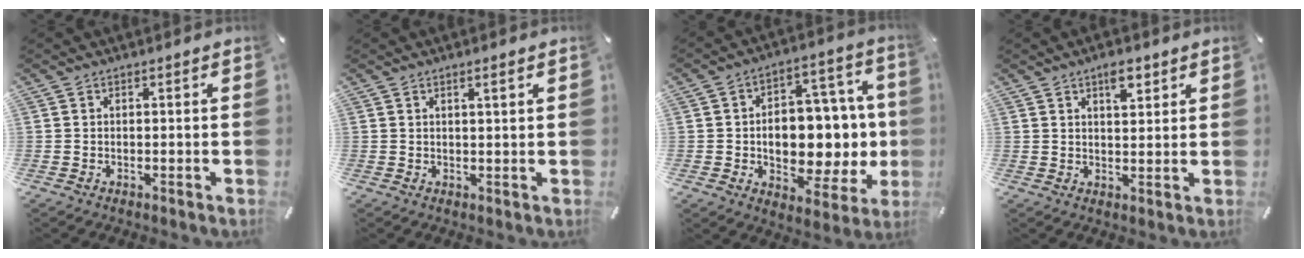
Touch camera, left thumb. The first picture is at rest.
{"total": 1.8, "force": [1.1, 0.0, 1.4], "torque": [-0.029, -0.001, 0.018]}
{"total": 14.7, "force": [-0.6, 9.9, 10.8], "torque": [-0.133, -0.009, -0.003]}
{"total": 4.5, "force": [2.8, 2.1, 2.9], "torque": [-0.038, -0.009, 0.044]}